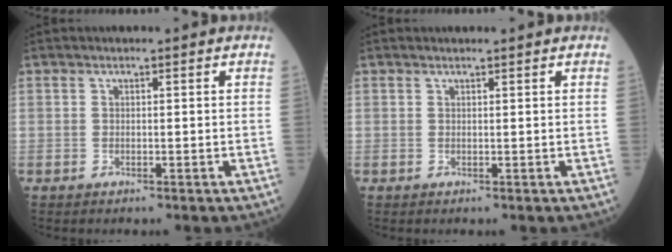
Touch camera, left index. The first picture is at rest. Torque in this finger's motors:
{"motor_torque": [-1.00, -0.90, -1.05, 0.01]}